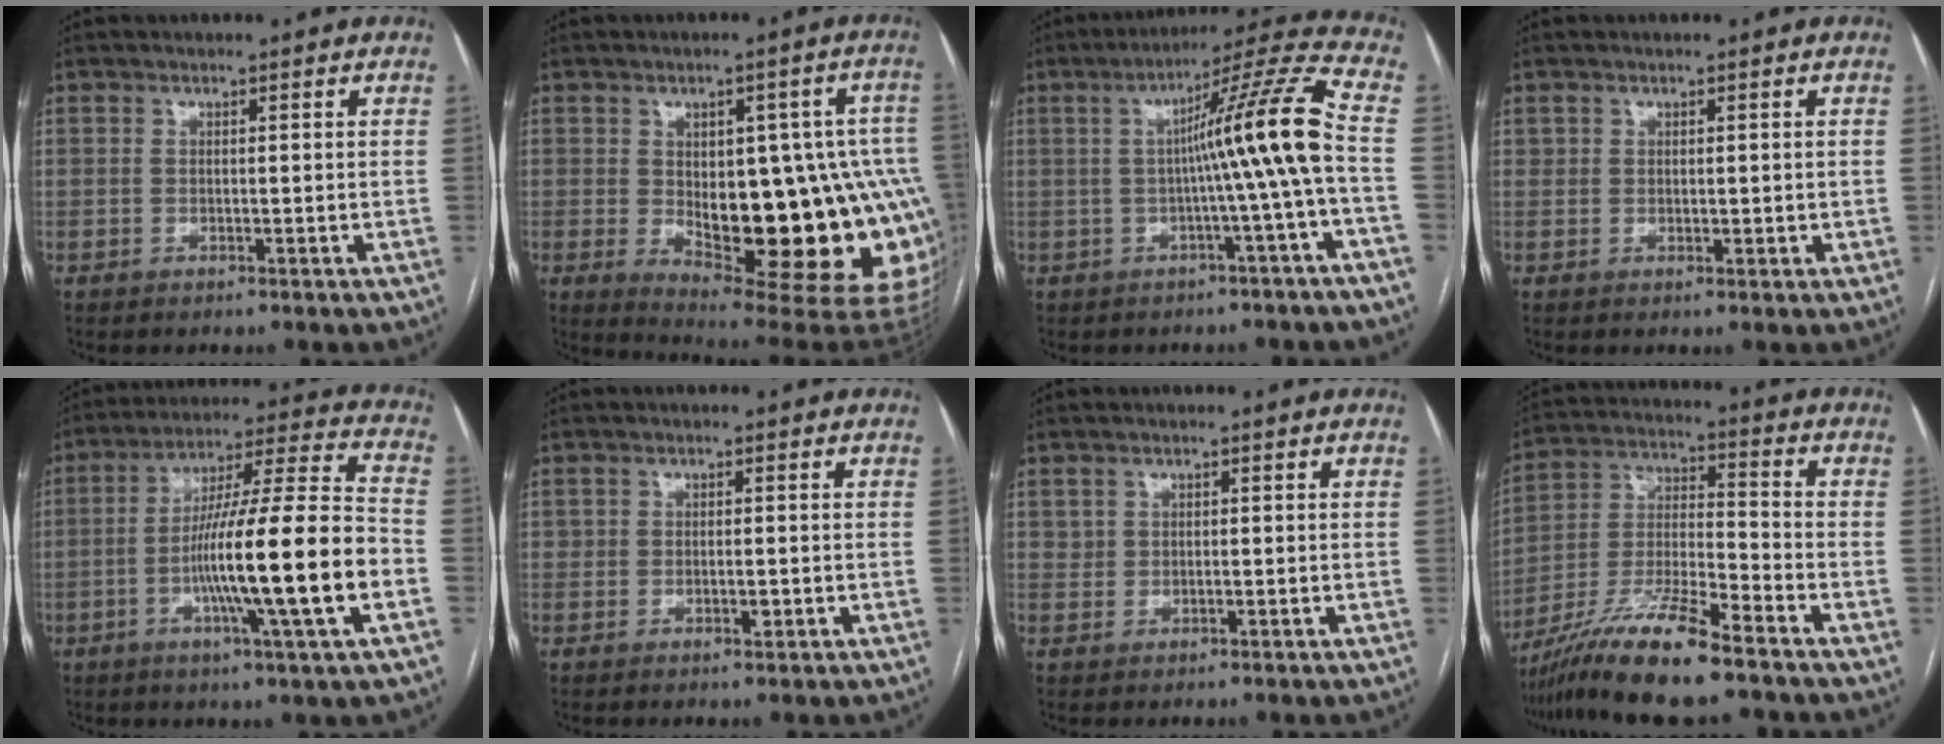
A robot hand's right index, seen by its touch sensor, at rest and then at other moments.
{"total": 24.0, "force": [-2.4, 9.0, 22.2], "torque": [-0.222, 0.014, -0.006]}
{"total": 12.0, "force": [-1.0, -2.2, 11.8], "torque": [-0.170, 0.018, -0.019]}
{"total": 1.5, "force": [0.5, 1.3, 0.5], "torque": [-0.011, 0.004, 0.013]}
{"total": 19.4, "force": [-4.8, -0.2, 18.8], "torque": [-0.306, 0.001, -0.083]}
{"total": 1.5, "force": [-0.3, 1.0, 1.1], "torque": [-0.020, 0.004, 0.000]}
{"total": 1.2, "force": [0.5, 1.1, 0.0], "torque": [0.001, 0.005, 0.009]}
{"total": 14.8, "force": [-10.9, 1.0, 9.9], "torque": [-0.197, -0.021, -0.200]}